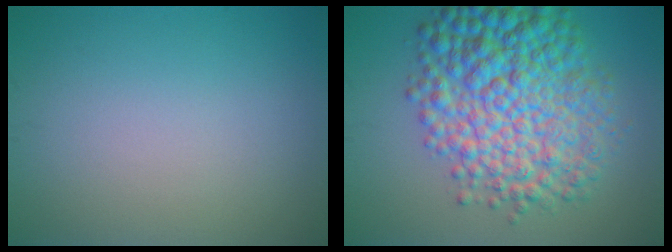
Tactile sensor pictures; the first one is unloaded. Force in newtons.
{"total": 10.5, "press": 10.5, "slide": 0.1}